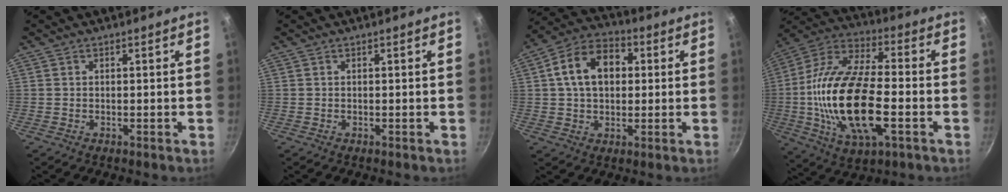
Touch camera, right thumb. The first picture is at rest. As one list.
[{"total": 0.0}, {"total": 12.7, "force": [2.2, 8.9, 8.9], "torque": [-0.121, 0.023, 0.021]}, {"total": 23.8, "force": [-4.0, 10.4, 21.0], "torque": [-0.408, 0.020, -0.085]}]